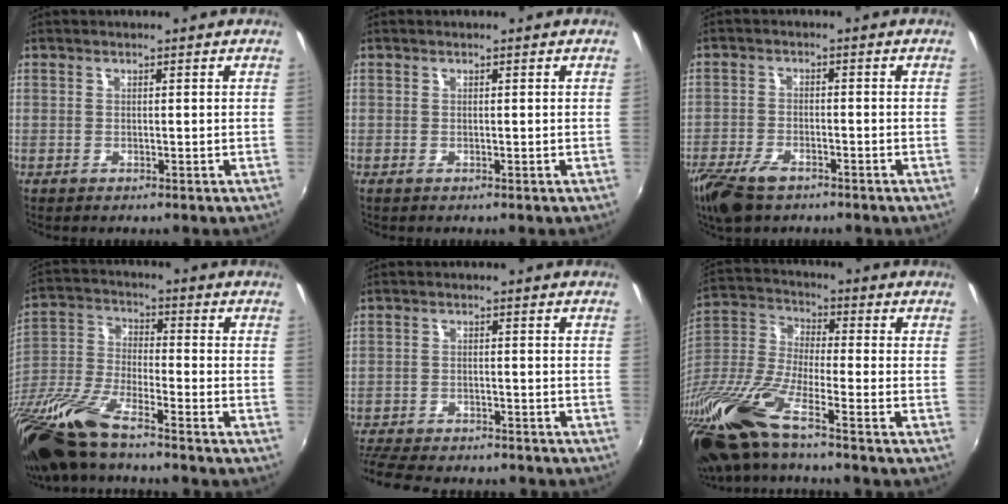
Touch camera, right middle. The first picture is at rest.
{"total": 0.0}
{"total": 9.2, "force": [-6.5, 4.1, 5.2], "torque": [-0.136, -0.024, -0.125]}
{"total": 17.1, "force": [-12.8, 3.1, 10.9], "torque": [-0.241, -0.037, -0.259]}
{"total": 13.0, "force": [-11.5, 3.6, 5.1], "torque": [-0.129, -0.022, -0.180]}
{"total": 18.1, "force": [-12.2, 2.5, 13.1], "torque": [-0.276, -0.042, -0.250]}